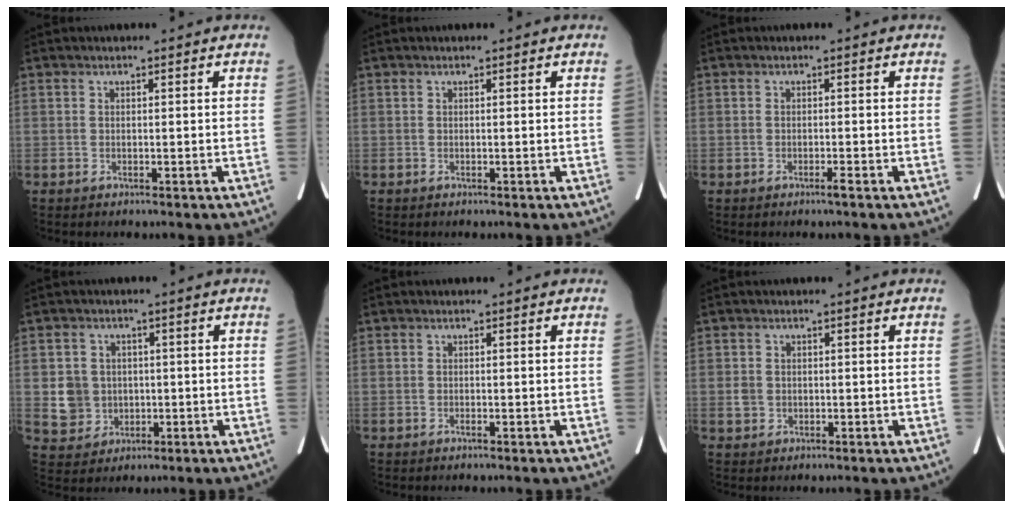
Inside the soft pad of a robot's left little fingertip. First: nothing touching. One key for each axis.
{"total": 0.0}
{"total": 0.8, "fx": -0.6, "fy": 0.0, "fz": 0.5, "tx": -0.010, "ty": 0.000, "tz": -0.010}
{"total": 5.5, "fx": -0.2, "fy": 5.4, "fz": 1.0, "tx": -0.024, "ty": 0.012, "tz": 0.009}
{"total": 0.0}
{"total": 1.8, "fx": -0.2, "fy": 1.7, "fz": 0.7, "tx": -0.022, "ty": 0.003, "tz": 0.003}